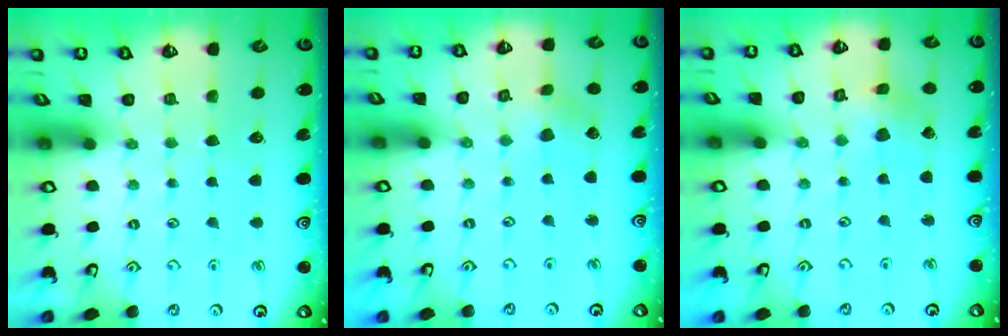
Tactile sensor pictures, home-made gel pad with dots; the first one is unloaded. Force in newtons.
{"total": 2.6, "press": 2.6, "slide": 0.3}
{"total": 2.9, "press": 2.9, "slide": 0.2}